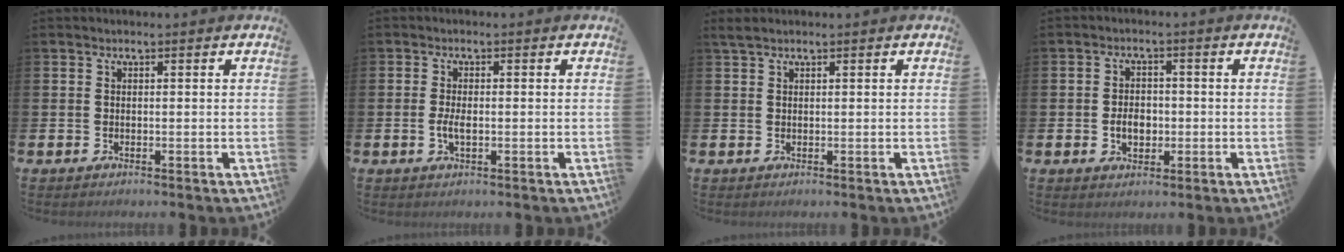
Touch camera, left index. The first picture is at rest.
{"total": 2.3, "force": [-0.3, 1.0, 2.1], "torque": [-0.030, -0.003, -0.008]}
{"total": 1.3, "force": [1.1, 0.2, 0.7], "torque": [-0.013, 0.002, 0.019]}
{"total": 3.6, "force": [-0.6, 2.6, 2.5], "torque": [-0.032, -0.001, -0.019]}